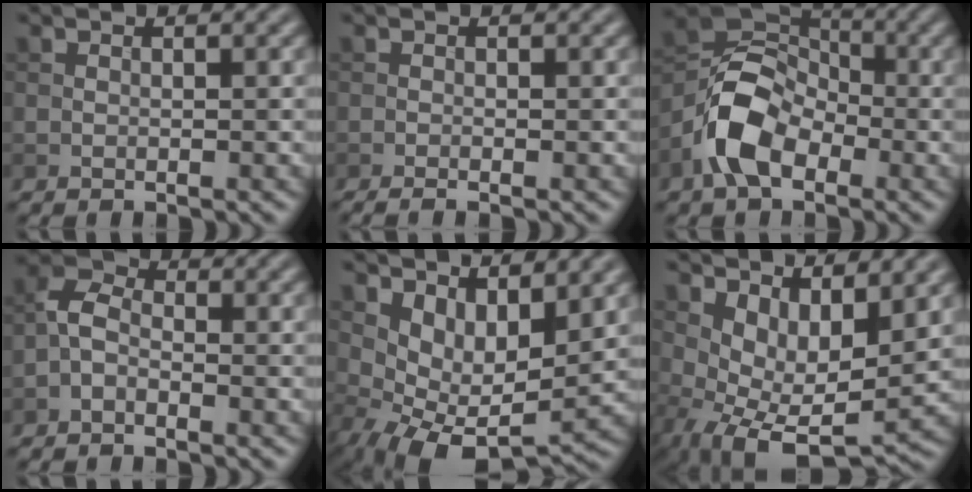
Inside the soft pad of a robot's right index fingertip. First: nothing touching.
{"total": 1.4, "force": [-0.8, 0.3, 1.2], "torque": [-0.017, -0.003, -0.017]}
{"total": 7.3, "force": [-3.2, 4.8, 4.5], "torque": [-0.084, 0.004, -0.068]}
{"total": 2.6, "force": [-1.2, 1.7, 1.7], "torque": [-0.032, 0.012, -0.033]}
{"total": 6.5, "force": [1.9, 3.6, 5.0], "torque": [-0.086, -0.018, 0.044]}
{"total": 7.4, "force": [2.2, 4.0, 5.8], "torque": [-0.101, -0.018, 0.049]}